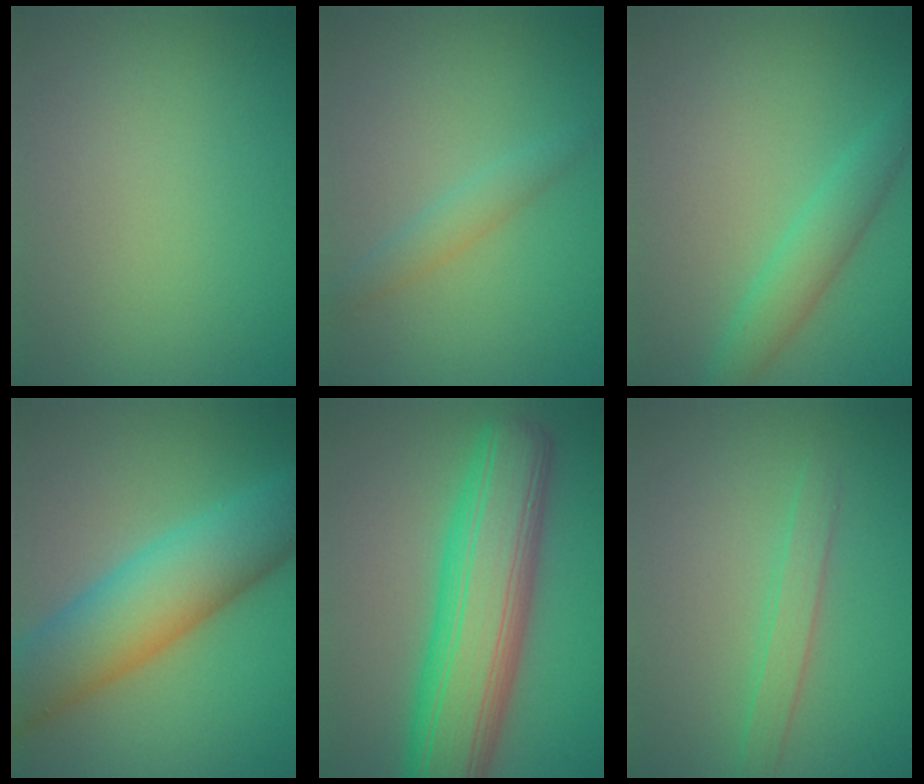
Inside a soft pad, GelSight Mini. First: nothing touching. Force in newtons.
{"total": 1.7, "press": 1.7, "slide": 0.1}
{"total": 2.9, "press": 2.9, "slide": 0.0}
{"total": 9.6, "press": 9.6, "slide": 0.3}
{"total": 11.2, "press": 11.2, "slide": 0.4}
{"total": 1.9, "press": 1.9, "slide": 0.1}